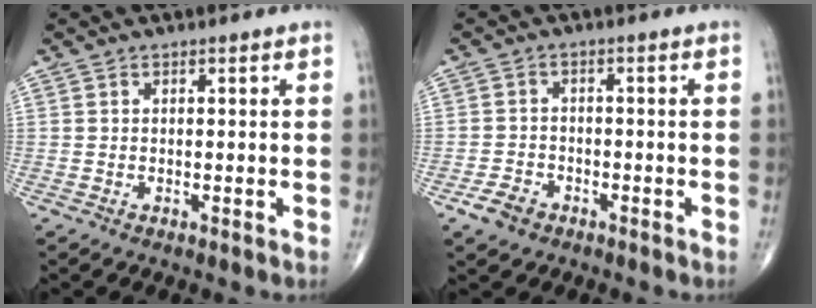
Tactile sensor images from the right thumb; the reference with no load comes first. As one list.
[{"total": 3.8, "force": [-2.3, 2.5, 1.5], "torque": [-0.026, 0.013, -0.039]}]